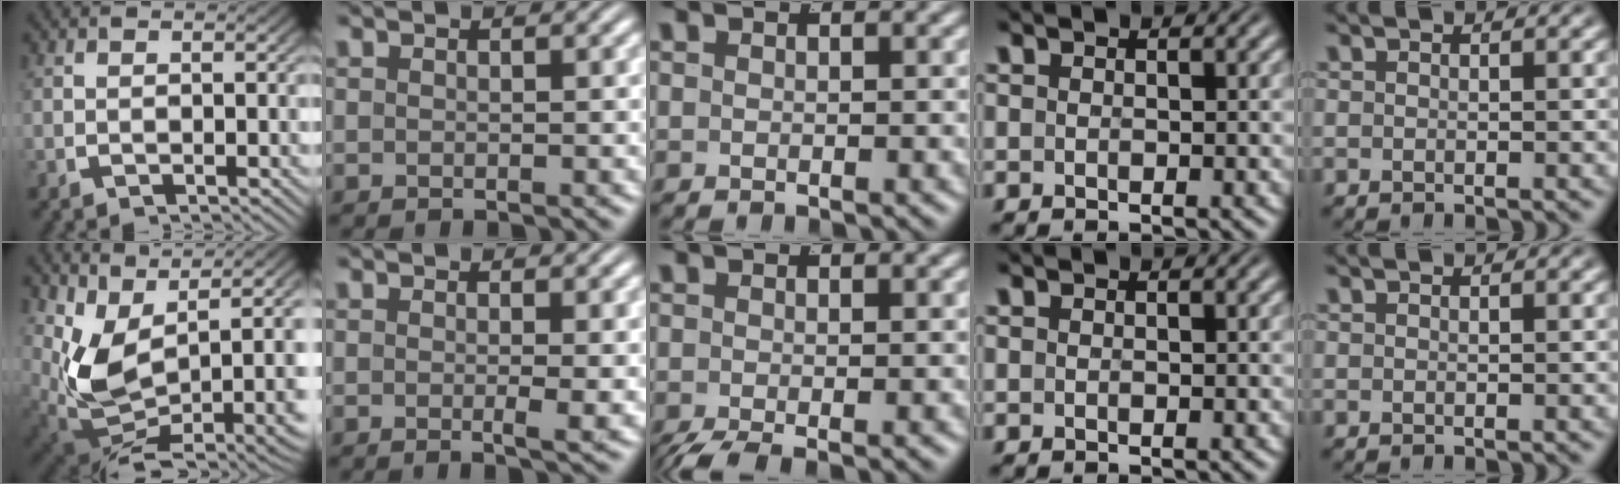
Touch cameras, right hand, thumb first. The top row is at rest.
{"thumb": {"total": 12.8, "force": [-0.4, 7.8, 10.1], "torque": [-0.233, -0.079, 0.034]}, "index": {"total": 1.5, "force": [0.1, 0.0, 1.5], "torque": [-0.025, -0.006, 0.000]}, "middle": {"total": 2.6, "force": [-2.1, 0.5, 1.4], "torque": [-0.022, -0.016, -0.024]}}